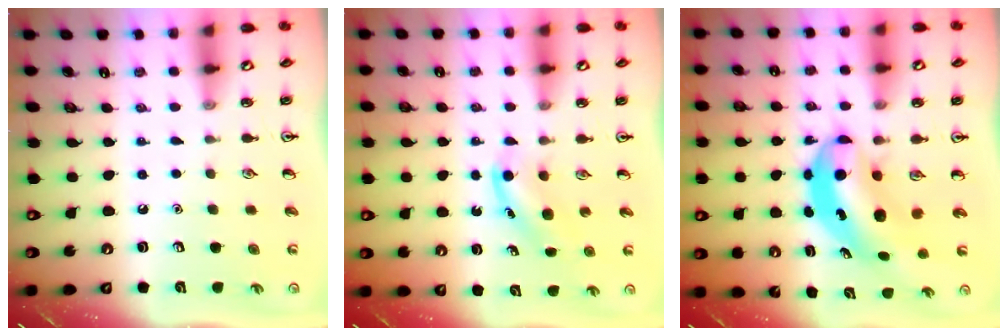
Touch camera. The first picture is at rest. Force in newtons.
{"total": 4.1, "press": 3.9, "slide": 1.2}
{"total": 7.0, "press": 6.7, "slide": 1.8}